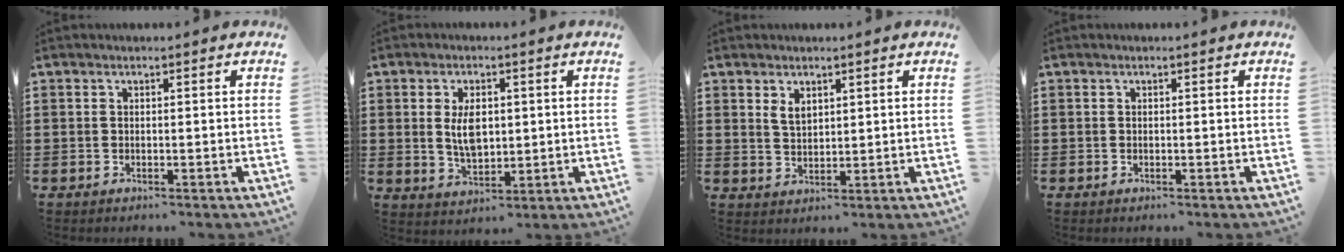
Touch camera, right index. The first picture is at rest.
{"total": 5.5, "force": [0.8, 3.2, 4.5], "torque": [-0.078, 0.005, 0.009]}
{"total": 2.5, "force": [1.6, 1.5, 1.4], "torque": [-0.032, 0.004, 0.029]}
{"total": 0.0}